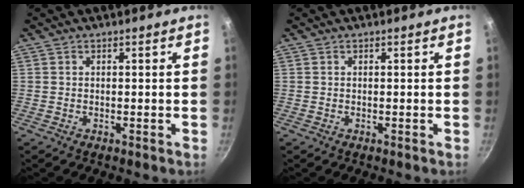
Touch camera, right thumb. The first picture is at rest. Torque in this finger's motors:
{"motor_torque": [-0.16, -0.04, -0.12, -0.01, 0.00]}